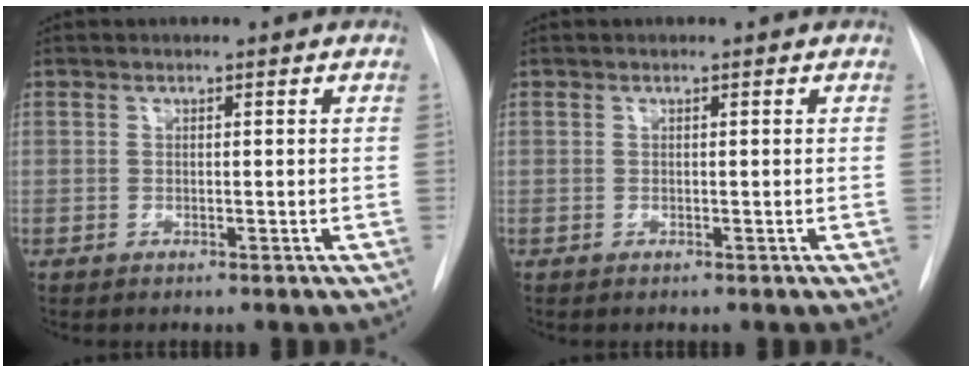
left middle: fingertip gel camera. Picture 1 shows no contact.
{"total": 0.0}